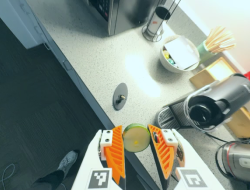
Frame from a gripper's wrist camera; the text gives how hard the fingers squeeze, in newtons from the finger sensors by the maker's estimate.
{"total": 11.0, "left": 11.3, "right": 10.6}